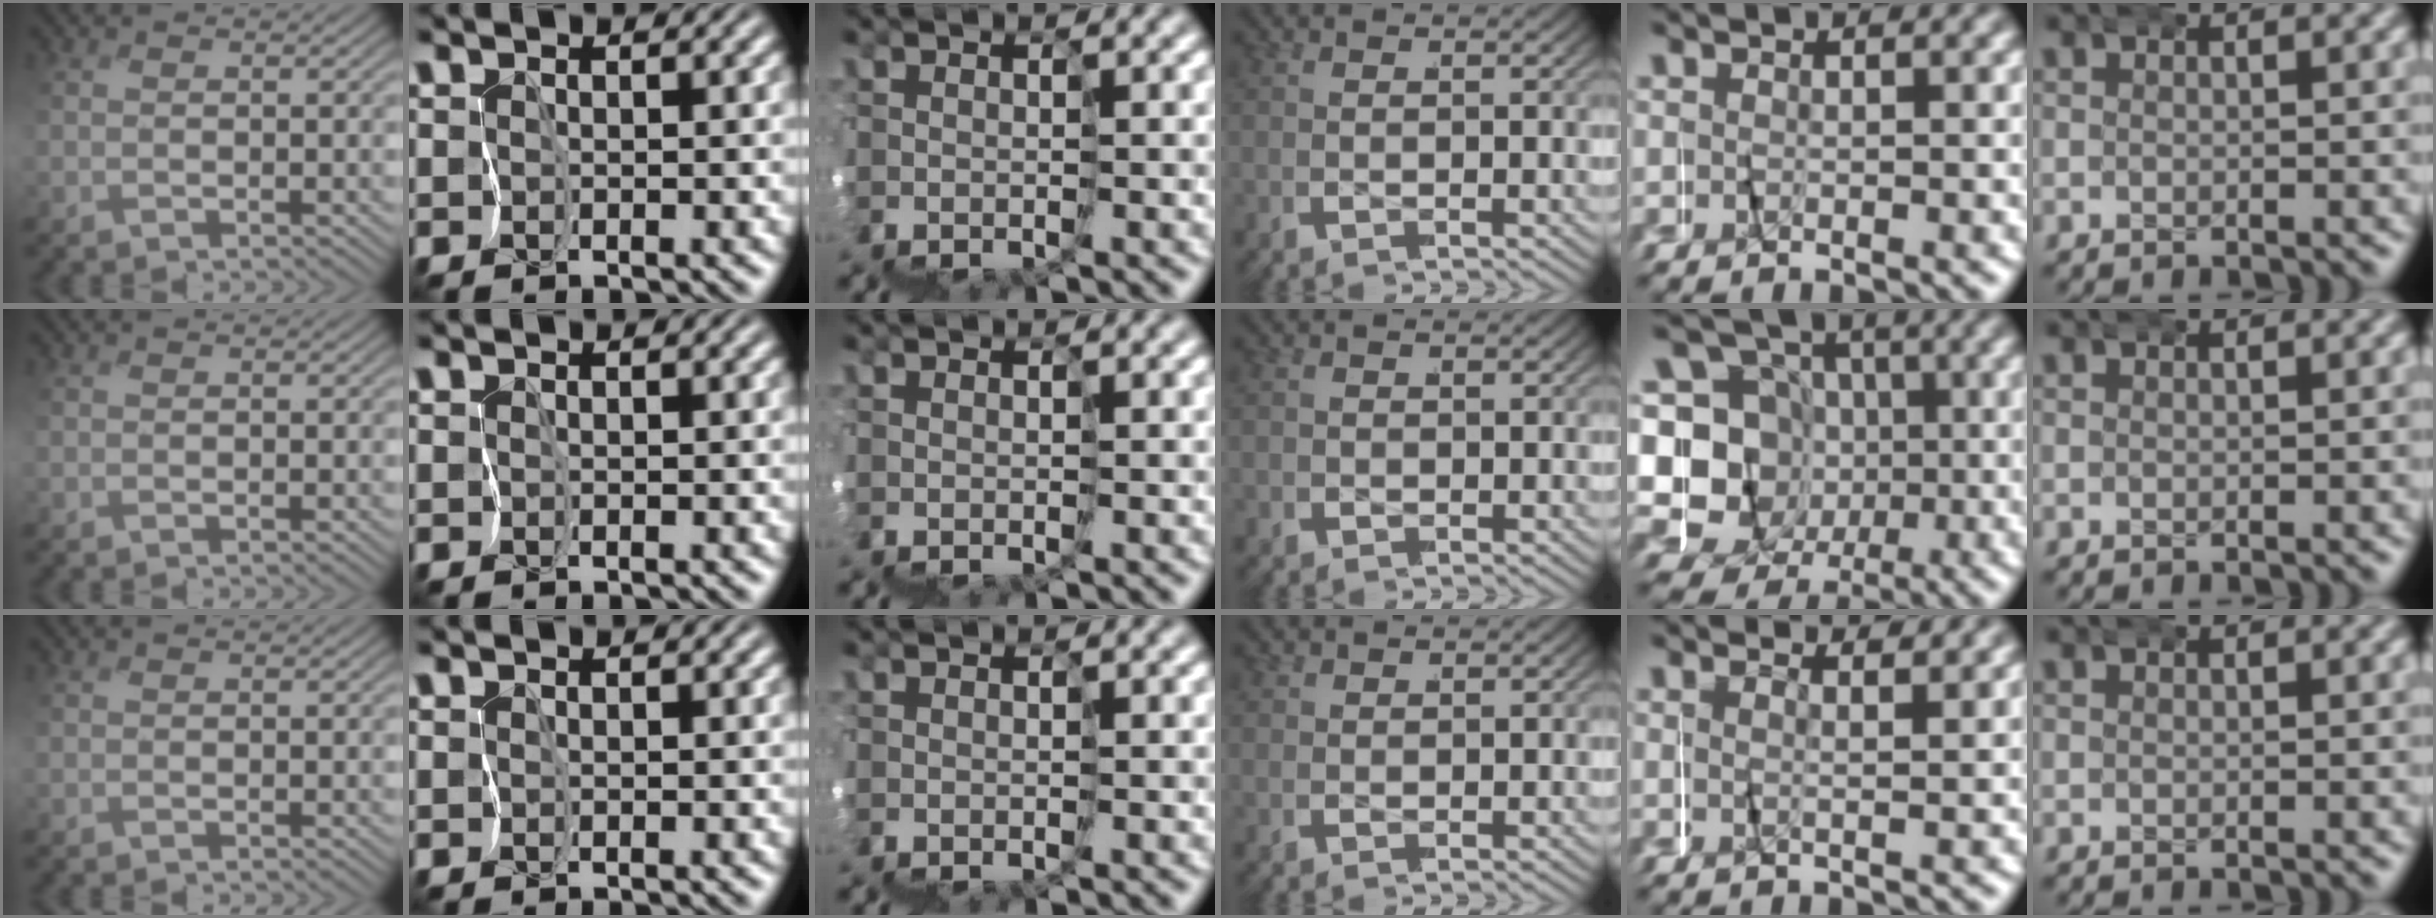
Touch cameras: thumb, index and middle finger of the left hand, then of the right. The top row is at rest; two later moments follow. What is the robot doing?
{"motion": "wrap", "object": "napkin"}